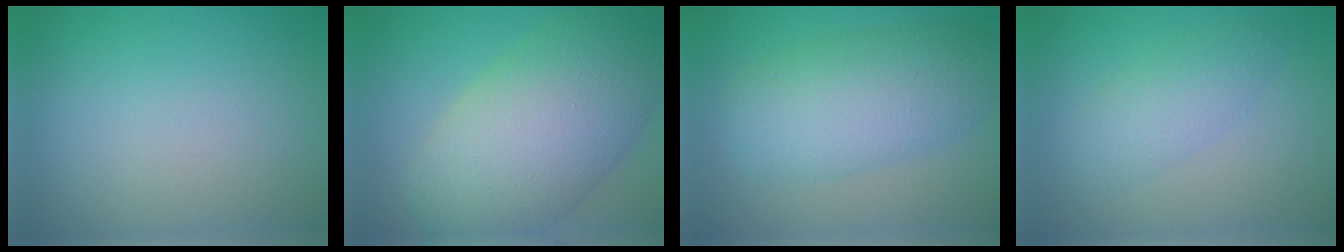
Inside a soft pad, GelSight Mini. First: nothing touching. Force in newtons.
{"total": 12.3, "press": 12.3, "slide": 0.7}
{"total": 6.8, "press": 6.8, "slide": 0.3}
{"total": 2.9, "press": 2.8, "slide": 0.2}